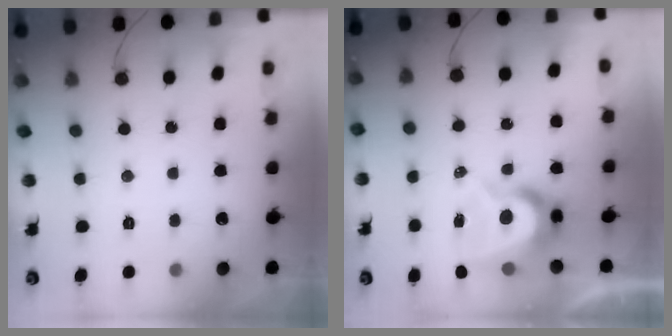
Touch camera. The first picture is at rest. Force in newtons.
{"total": 8.5, "press": 8.4, "slide": 0.8}